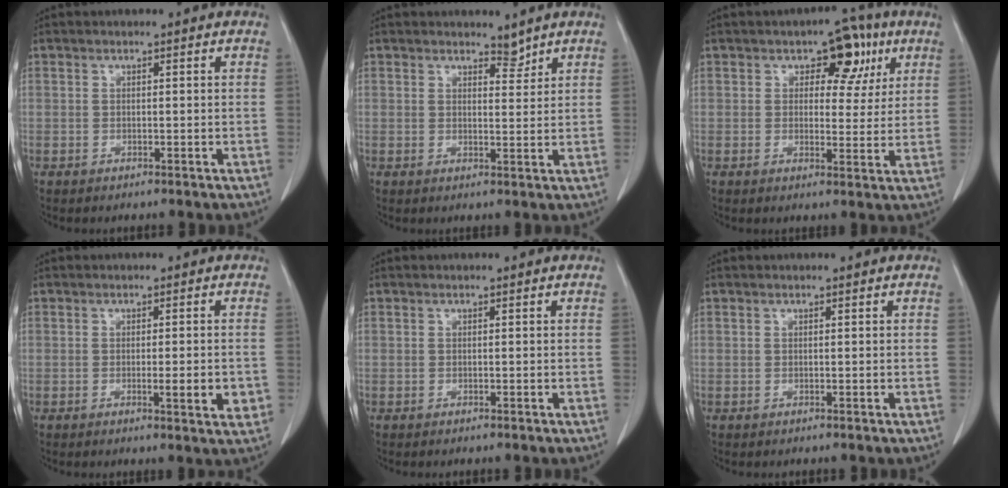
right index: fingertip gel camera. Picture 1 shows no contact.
{"total": 2.1, "force": [1.9, 0.7, 0.4], "torque": [-0.003, -0.005, 0.030]}
{"total": 7.1, "force": [3.2, 4.3, 4.7], "torque": [-0.043, 0.015, 0.039]}
{"total": 4.5, "force": [-1.0, 0.7, 4.4], "torque": [-0.057, -0.007, -0.013]}
{"total": 0.0}
{"total": 0.0}